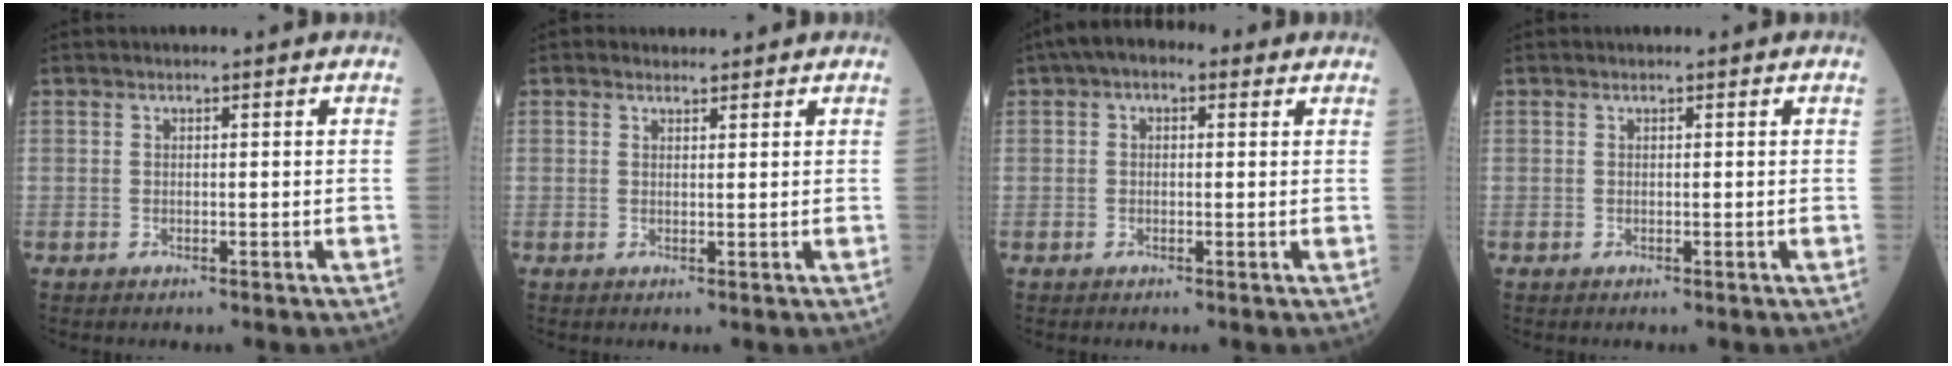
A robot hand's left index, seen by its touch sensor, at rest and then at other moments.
{"total": 1.2, "force": [1.1, 0.6, 0.1], "torque": [-0.008, 0.005, 0.015]}
{"total": 4.7, "force": [2.3, 2.6, 3.2], "torque": [-0.052, 0.033, 0.028]}
{"total": 0.0}